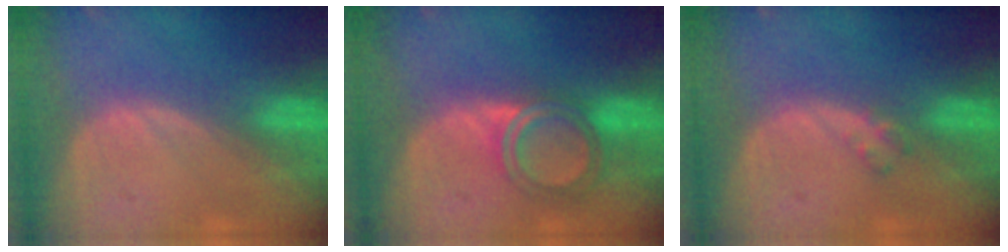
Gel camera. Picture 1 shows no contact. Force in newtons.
{"total": 5.0, "press": 5.0, "slide": 0.4}
{"total": 1.6, "press": 1.6, "slide": 0.2}